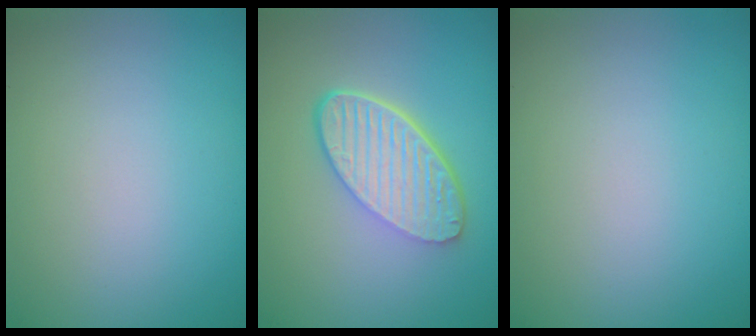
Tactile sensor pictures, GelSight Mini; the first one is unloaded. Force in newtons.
{"total": 6.0, "press": 4.3, "slide": 4.2}
{"total": 0.0}